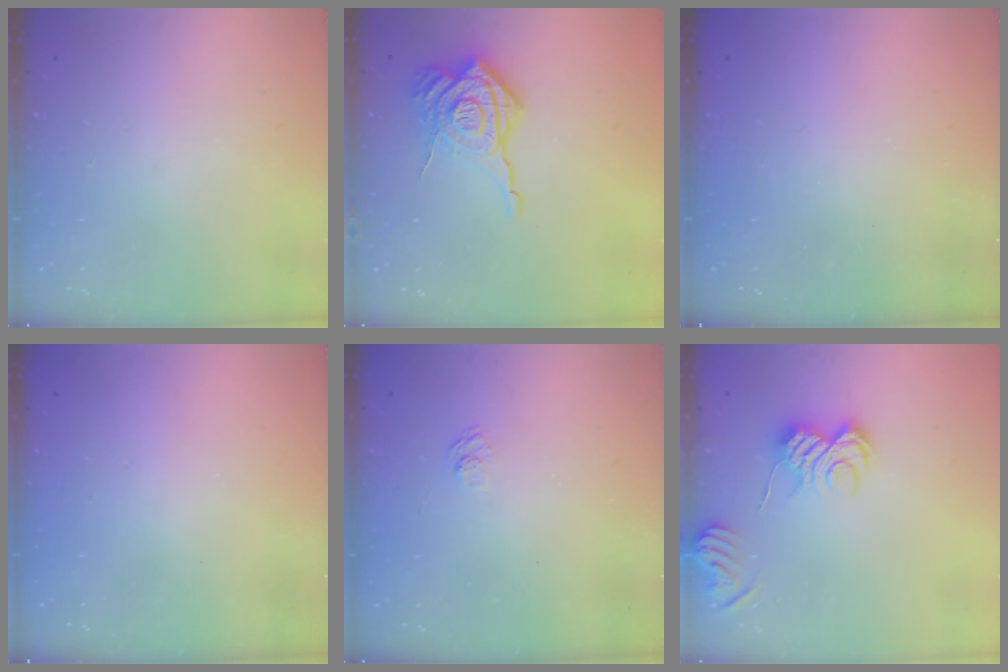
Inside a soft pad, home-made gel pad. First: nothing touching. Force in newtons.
{"total": 19.3, "press": 19.2, "slide": 2.0}
{"total": 2.6, "press": 2.5, "slide": 0.9}
{"total": 2.6, "press": 2.4, "slide": 0.8}
{"total": 2.4, "press": 2.0, "slide": 1.3}
{"total": 10.3, "press": 10.3, "slide": 0.7}